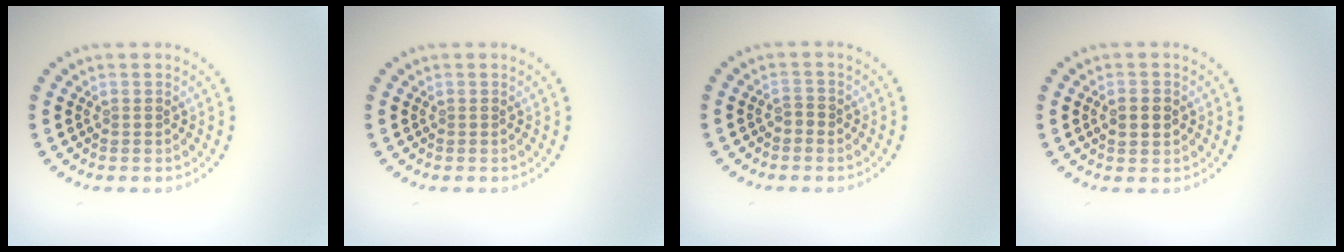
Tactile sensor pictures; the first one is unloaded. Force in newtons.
{"total": 0.0}
{"total": 0.9, "press": 0.8, "slide": 0.4}
{"total": 2.4, "press": 2.4, "slide": 0.2}